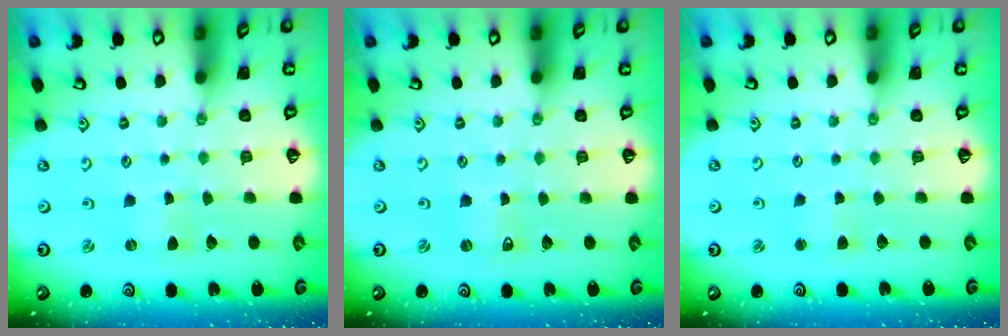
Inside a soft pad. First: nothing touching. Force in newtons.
{"total": 1.2, "press": 1.2, "slide": 0.1}
{"total": 2.2, "press": 2.2, "slide": 0.2}